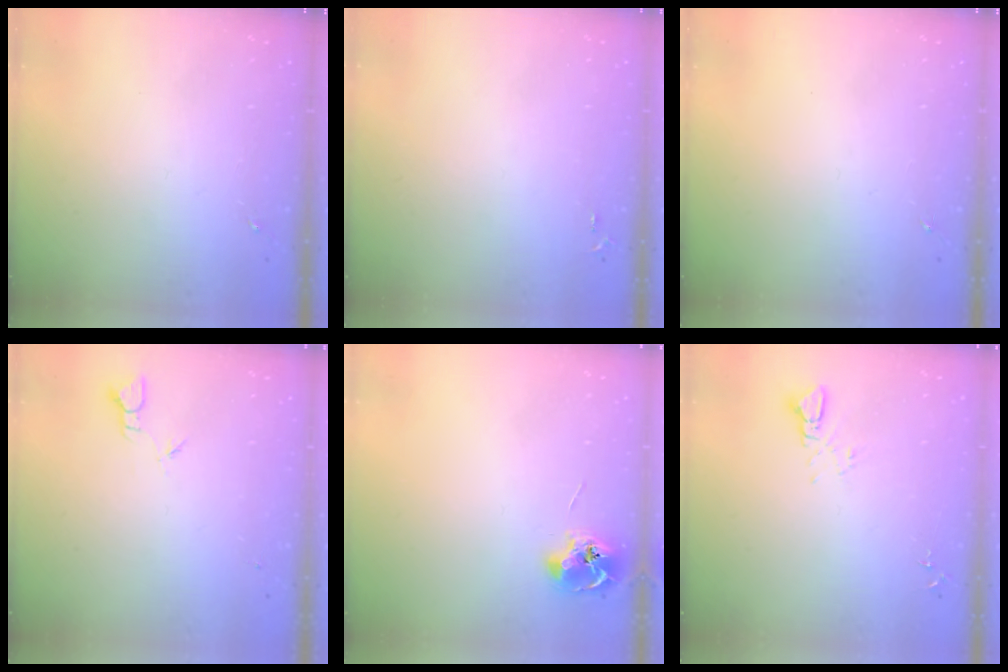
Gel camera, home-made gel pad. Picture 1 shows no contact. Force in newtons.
{"total": 2.5, "press": 2.5, "slide": 0.3}
{"total": 0.0}
{"total": 1.8, "press": 1.8, "slide": 0.0}
{"total": 9.0, "press": 8.9, "slide": 0.8}
{"total": 3.4, "press": 3.4, "slide": 0.2}